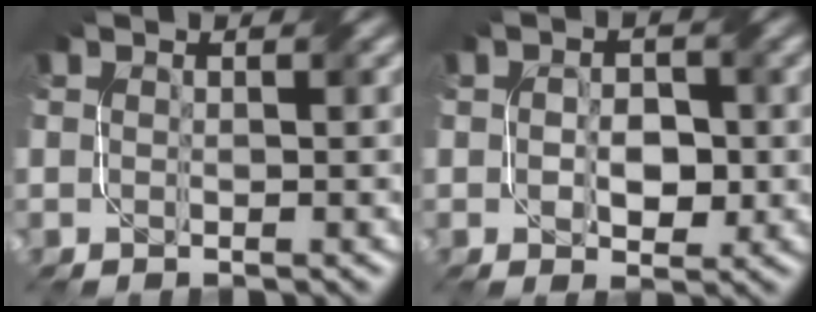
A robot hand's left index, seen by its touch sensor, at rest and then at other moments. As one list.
[{"total": 3.4, "force": [-0.5, 2.2, 2.5], "torque": [-0.037, 0.001, -0.008]}]